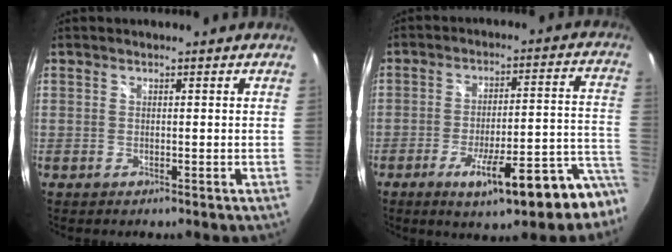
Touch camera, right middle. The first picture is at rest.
{"total": 17.0, "force": [-12.0, 2.7, 11.7], "torque": [-0.155, -0.013, -0.166]}